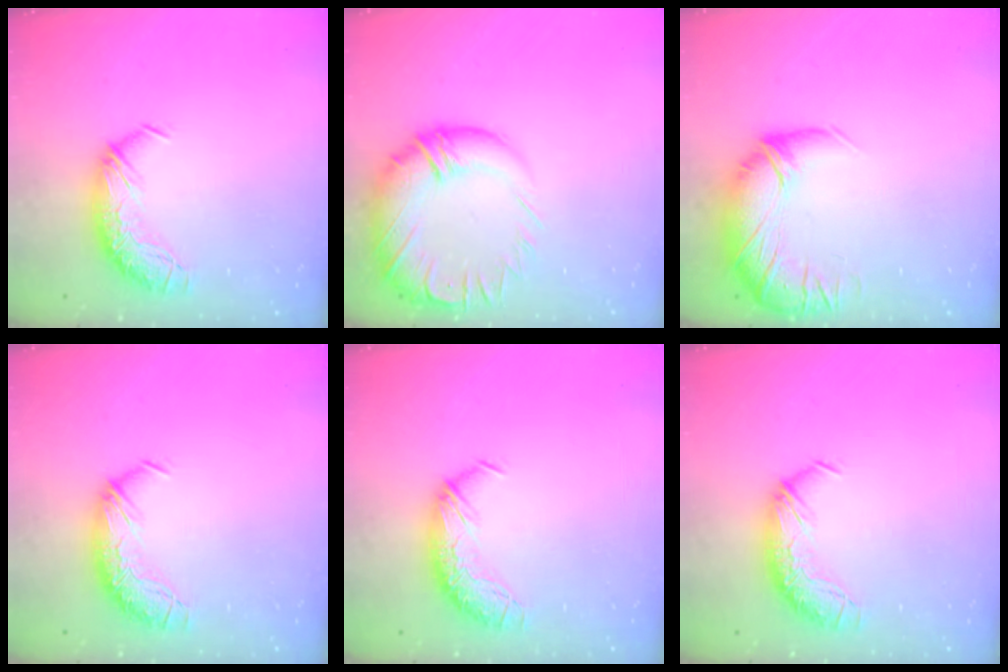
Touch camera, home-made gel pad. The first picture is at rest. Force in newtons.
{"total": 6.3, "press": 4.5, "slide": 4.4}
{"total": 2.5, "press": 0.4, "slide": 2.5}
{"total": 0.0}
{"total": 0.0}
{"total": 0.0}